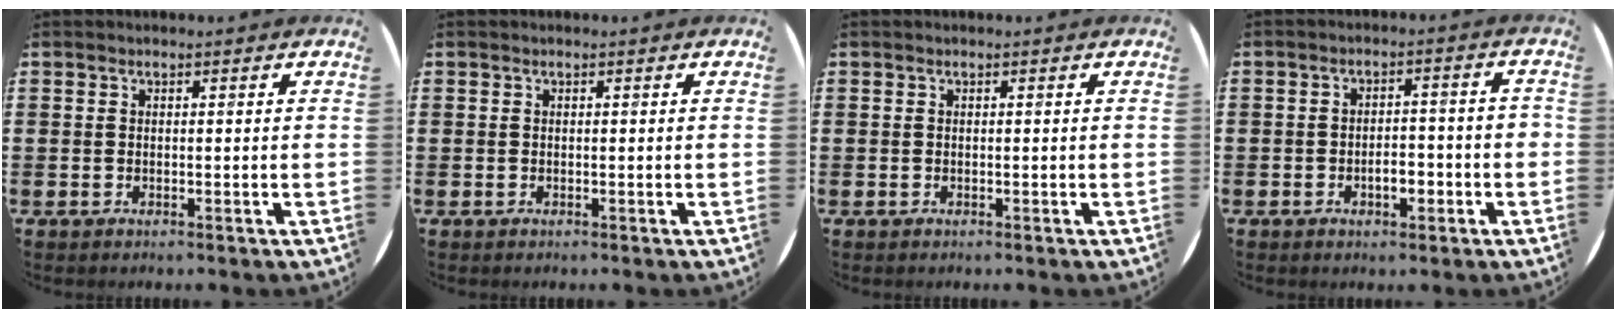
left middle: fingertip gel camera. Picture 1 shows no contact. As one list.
[{"total": 0.0}, {"total": 0.0}, {"total": 3.5, "force": [-1.3, 1.7, 2.8], "torque": [-0.041, 0.003, -0.029]}]